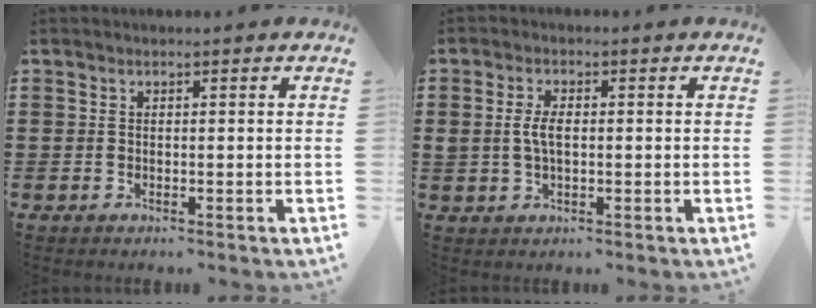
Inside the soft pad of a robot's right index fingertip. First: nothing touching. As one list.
[{"total": 3.6, "force": [0.2, 1.8, 3.1], "torque": [-0.077, 0.002, -0.004]}]